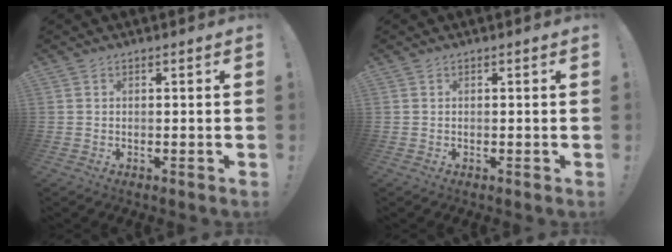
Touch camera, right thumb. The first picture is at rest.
{"total": 0.0}